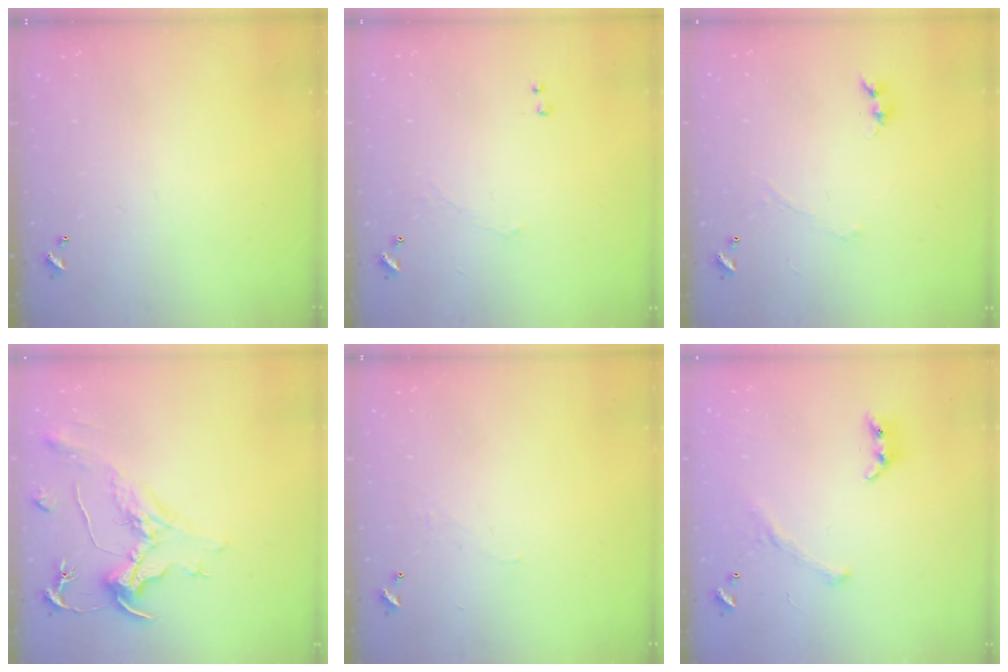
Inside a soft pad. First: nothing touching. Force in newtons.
{"total": 0.9, "press": 0.7, "slide": 0.7}
{"total": 1.1, "press": 0.8, "slide": 0.7}
{"total": 2.2, "press": 1.7, "slide": 1.4}
{"total": 2.2, "press": 2.2, "slide": 0.5}
{"total": 2.2, "press": 2.0, "slide": 1.1}